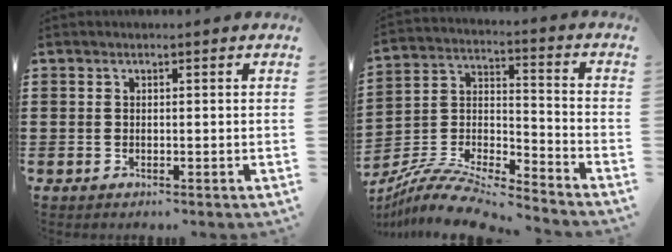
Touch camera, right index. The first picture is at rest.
{"total": 10.3, "force": [-9.5, 1.5, 3.6], "torque": [-0.078, 0.013, -0.192]}